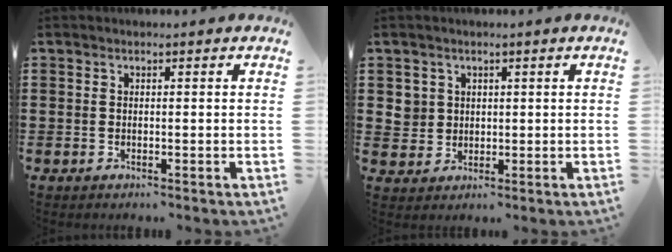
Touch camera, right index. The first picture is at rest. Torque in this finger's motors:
{"motor_torque": [-0.03, 0.12, -0.01, 0.00]}